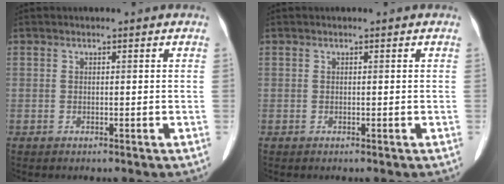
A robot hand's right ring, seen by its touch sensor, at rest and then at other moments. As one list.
[{"total": 0.0}]